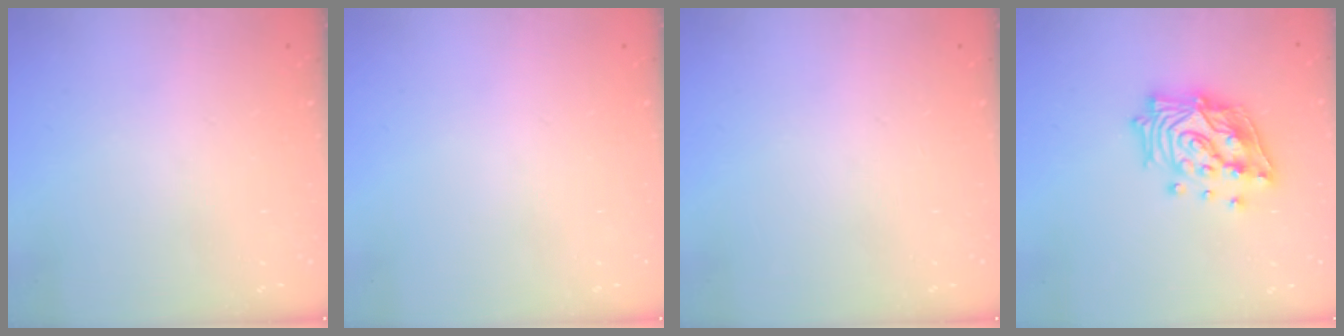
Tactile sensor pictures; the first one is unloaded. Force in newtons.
{"total": 0.0}
{"total": 0.0}
{"total": 18.9, "press": 18.7, "slide": 2.6}